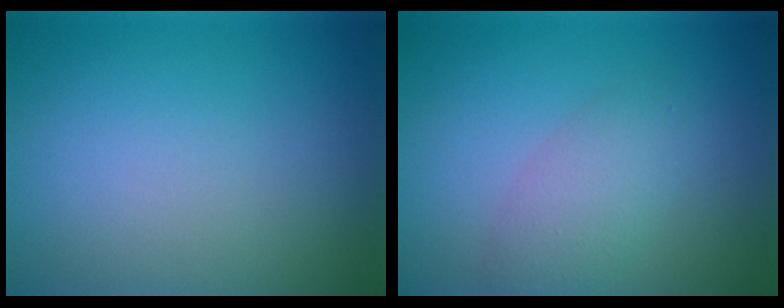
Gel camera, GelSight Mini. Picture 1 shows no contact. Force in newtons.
{"total": 3.0, "press": 3.0, "slide": 0.1}